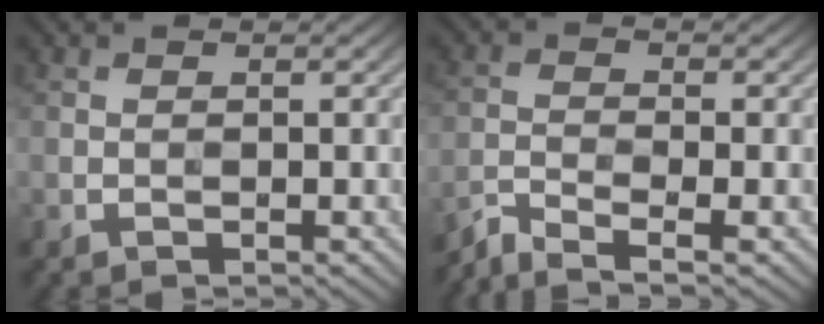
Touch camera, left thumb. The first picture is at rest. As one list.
[{"total": 3.5, "force": [-2.9, 0.5, 1.9], "torque": [-0.041, -0.008, -0.072]}]